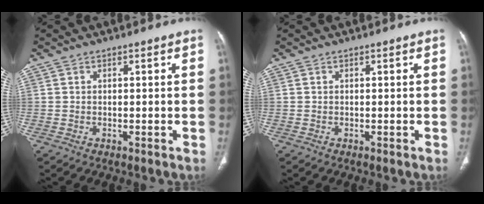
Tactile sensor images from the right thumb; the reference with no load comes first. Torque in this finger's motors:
{"motor_torque": [-0.02, 0.02, -0.06, 0.06, 0.02]}